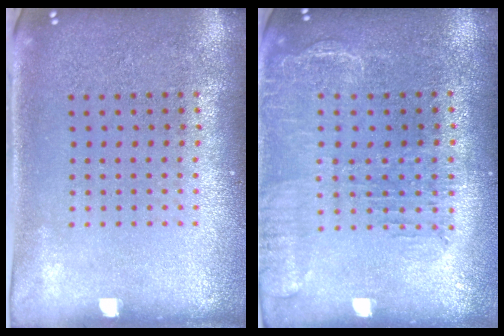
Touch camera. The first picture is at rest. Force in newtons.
{"total": 1.7, "press": 1.4, "slide": 0.8}